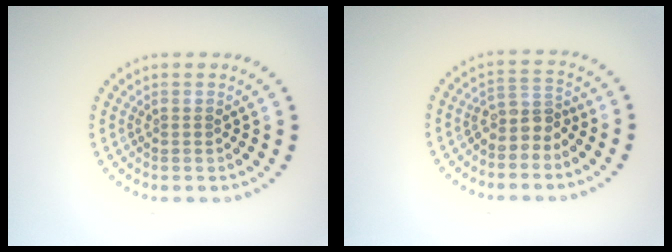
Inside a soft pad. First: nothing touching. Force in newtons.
{"total": 2.6, "press": 2.0, "slide": 1.6}